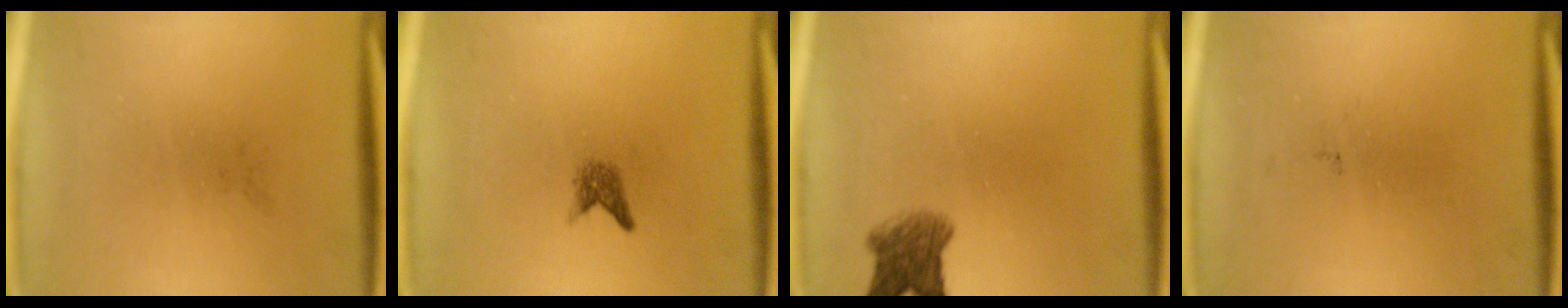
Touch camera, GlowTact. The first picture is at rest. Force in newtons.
{"total": 1.5}
{"total": 4.5}
{"total": 0.0}